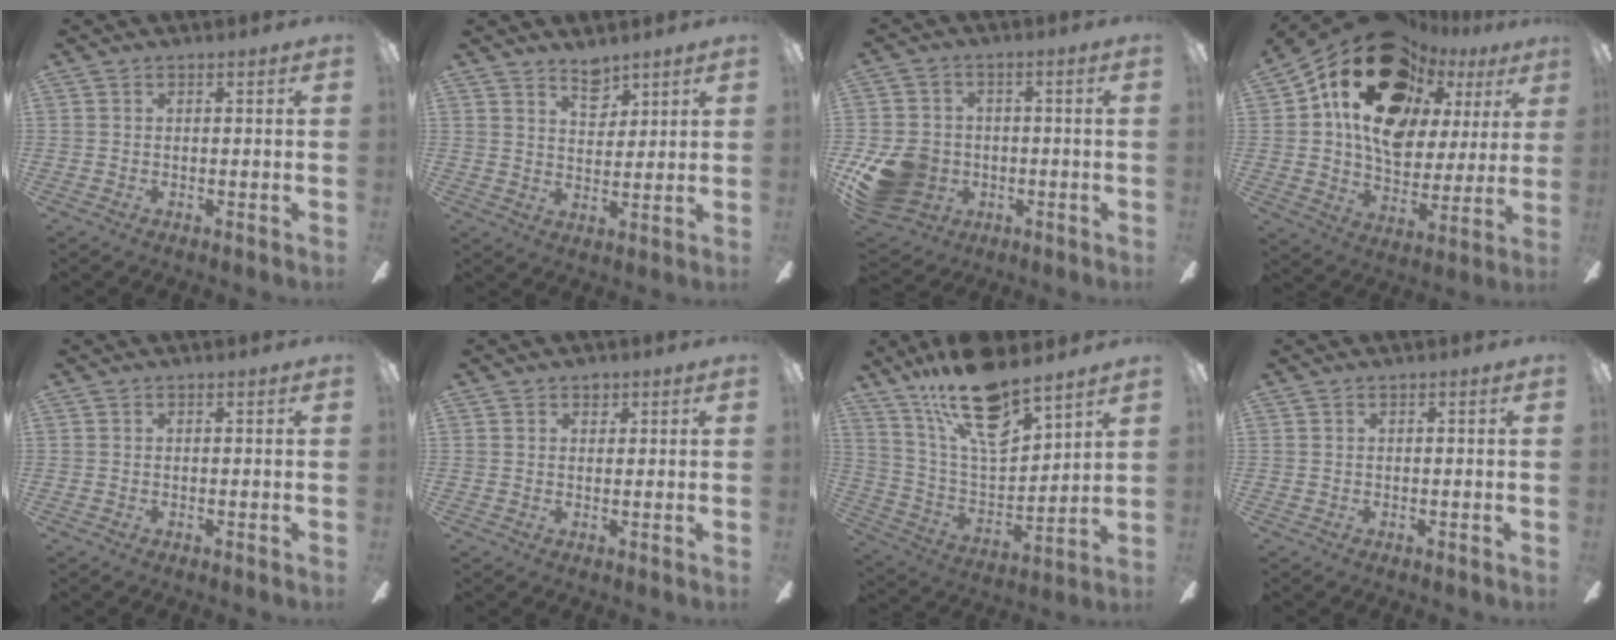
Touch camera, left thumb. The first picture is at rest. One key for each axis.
{"total": 4.6, "fx": 3.8, "fy": 2.2, "fz": 1.6, "tx": -0.015, "ty": -0.021, "tz": 0.065}
{"total": 13.3, "fx": -3.8, "fy": 10.9, "fz": 6.6, "tx": -0.138, "ty": 0.024, "tz": -0.062}
{"total": 21.2, "fx": 12.1, "fy": 13.3, "fz": 11.2, "tx": -0.193, "ty": -0.064, "tz": 0.217}
{"total": 0.0}
{"total": 1.7, "fx": 1.1, "fy": 1.1, "fz": 0.6, "tx": 0.003, "ty": -0.002, "tz": 0.016}
{"total": 20.1, "fx": 14.4, "fy": 7.1, "fz": 12.1, "tx": -0.234, "ty": -0.085, "tz": 0.250}
{"total": 0.0}